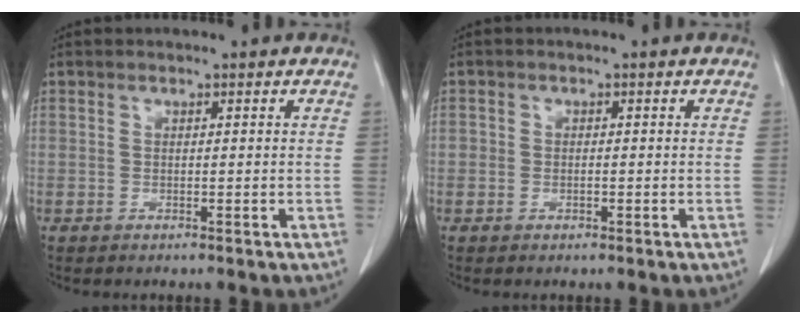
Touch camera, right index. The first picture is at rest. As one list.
[{"total": 1.3, "force": [-0.3, 1.1, 0.6], "torque": [-0.008, 0.004, -0.003]}]